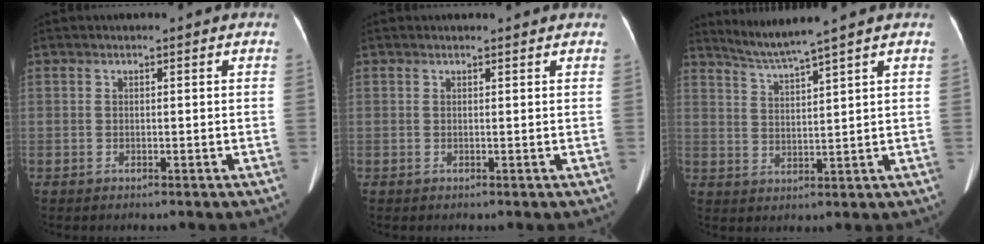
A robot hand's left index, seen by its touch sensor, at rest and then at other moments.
{"total": 1.7, "force": [1.6, 0.2, 0.3], "torque": [-0.010, 0.011, 0.019]}
{"total": 5.1, "force": [4.4, -1.9, 1.6], "torque": [-0.040, -0.011, 0.091]}